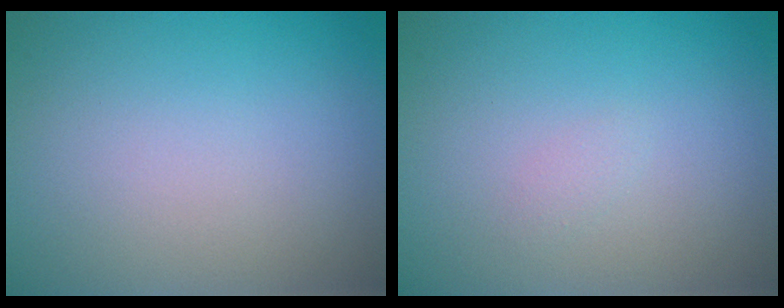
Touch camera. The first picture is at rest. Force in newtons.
{"total": 0.6, "press": 0.6, "slide": 0.0}